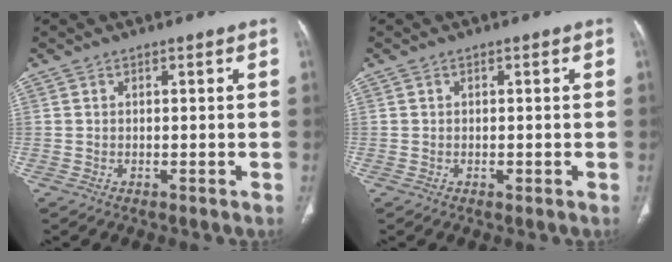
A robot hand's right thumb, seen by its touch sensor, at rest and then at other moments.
{"total": 0.6, "force": [-0.2, 0.4, 0.4], "torque": [-0.004, 0.000, -0.004]}